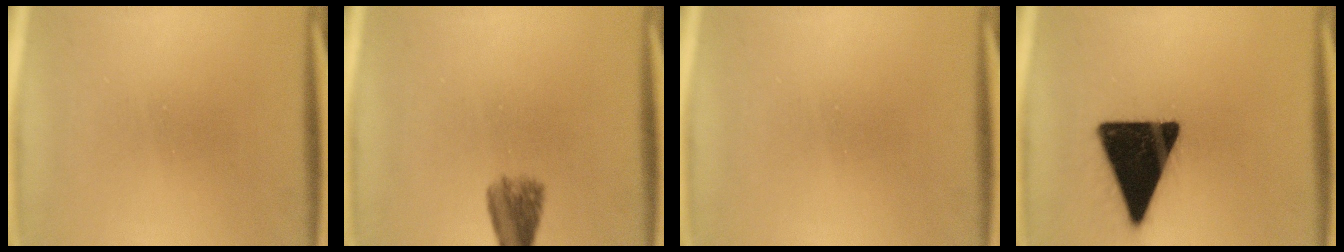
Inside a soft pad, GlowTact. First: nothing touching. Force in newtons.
{"total": 4.0}
{"total": 0.0}
{"total": 19.5}